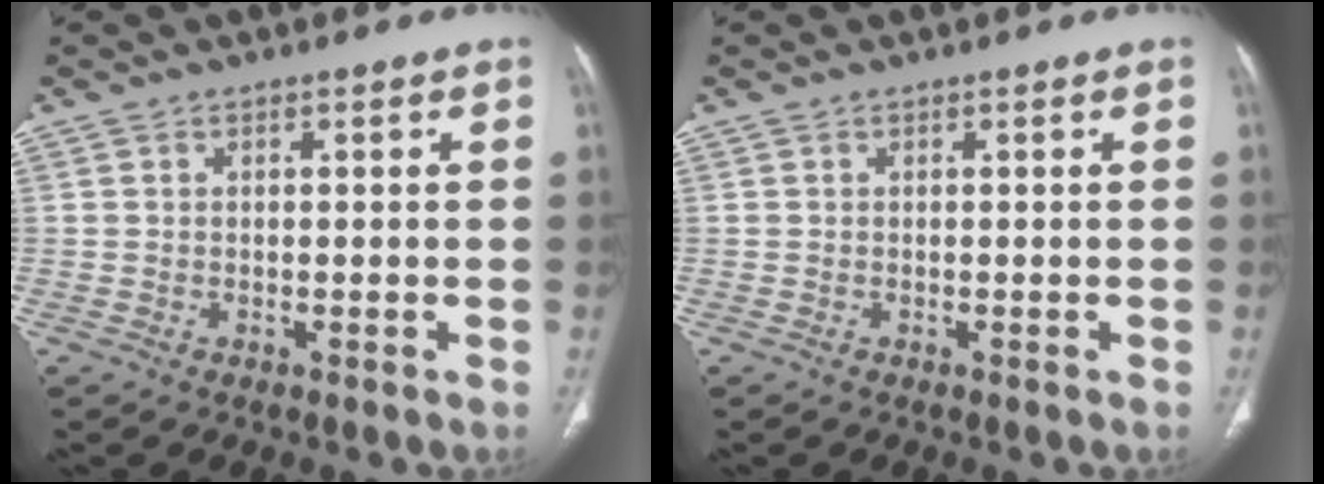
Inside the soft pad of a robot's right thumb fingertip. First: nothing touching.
{"total": 0.0}